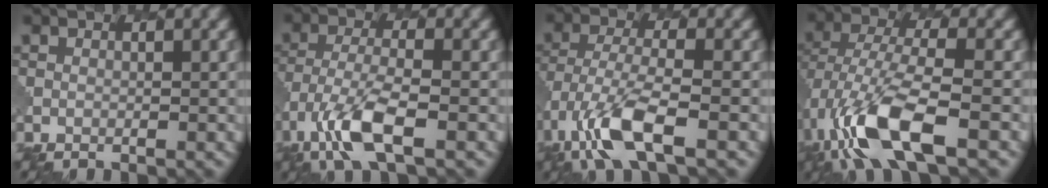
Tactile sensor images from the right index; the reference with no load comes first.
{"total": 5.5, "force": [-3.0, 1.6, 4.3], "torque": [-0.094, -0.007, -0.065]}
{"total": 6.9, "force": [-3.8, 2.2, 5.3], "torque": [-0.112, -0.006, -0.079]}
{"total": 9.0, "force": [-3.8, 3.6, 7.3], "torque": [-0.158, 0.001, -0.075]}